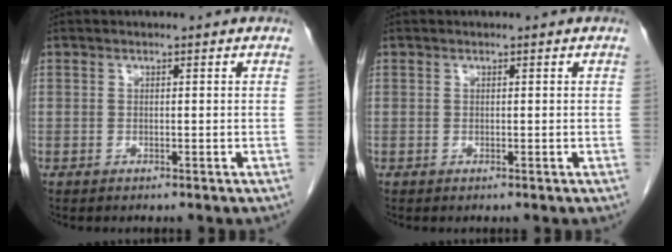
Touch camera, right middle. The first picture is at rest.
{"total": 0.0}